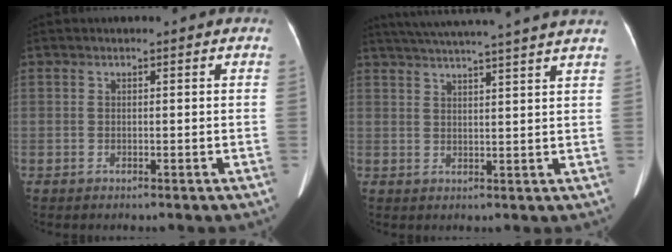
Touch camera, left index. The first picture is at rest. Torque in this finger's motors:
{"motor_torque": [0.15, -0.76, -0.03, 0.04]}